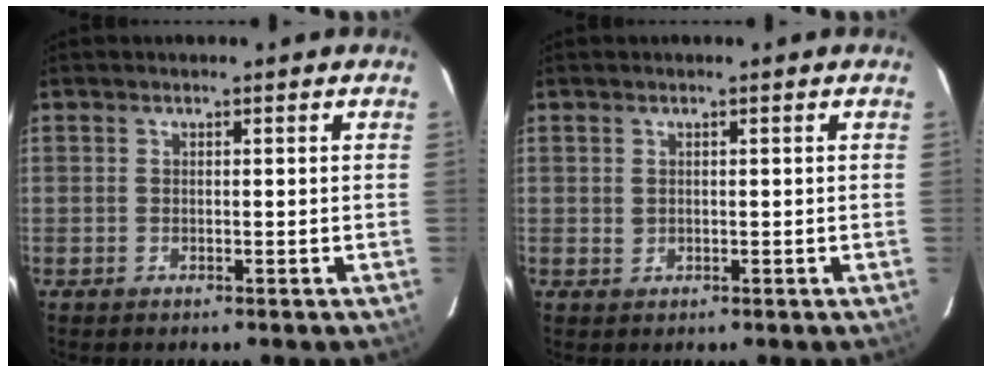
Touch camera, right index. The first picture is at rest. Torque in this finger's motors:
{"motor_torque": [0.09, 0.04, -0.02, 0.01]}